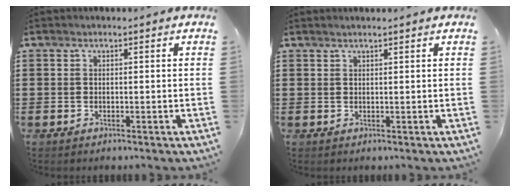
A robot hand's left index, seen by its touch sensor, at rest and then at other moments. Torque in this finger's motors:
{"motor_torque": [2.14, 0.00, -0.14, 0.01]}